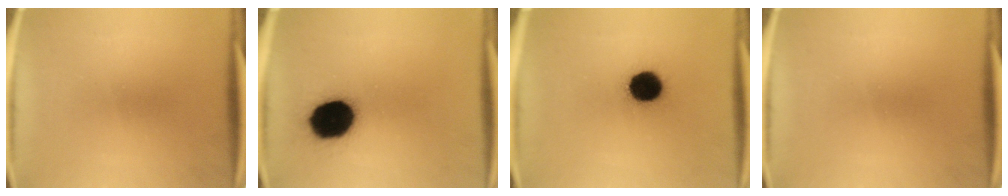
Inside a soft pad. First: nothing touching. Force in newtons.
{"total": 16.9}
{"total": 11.1}
{"total": 0.0}